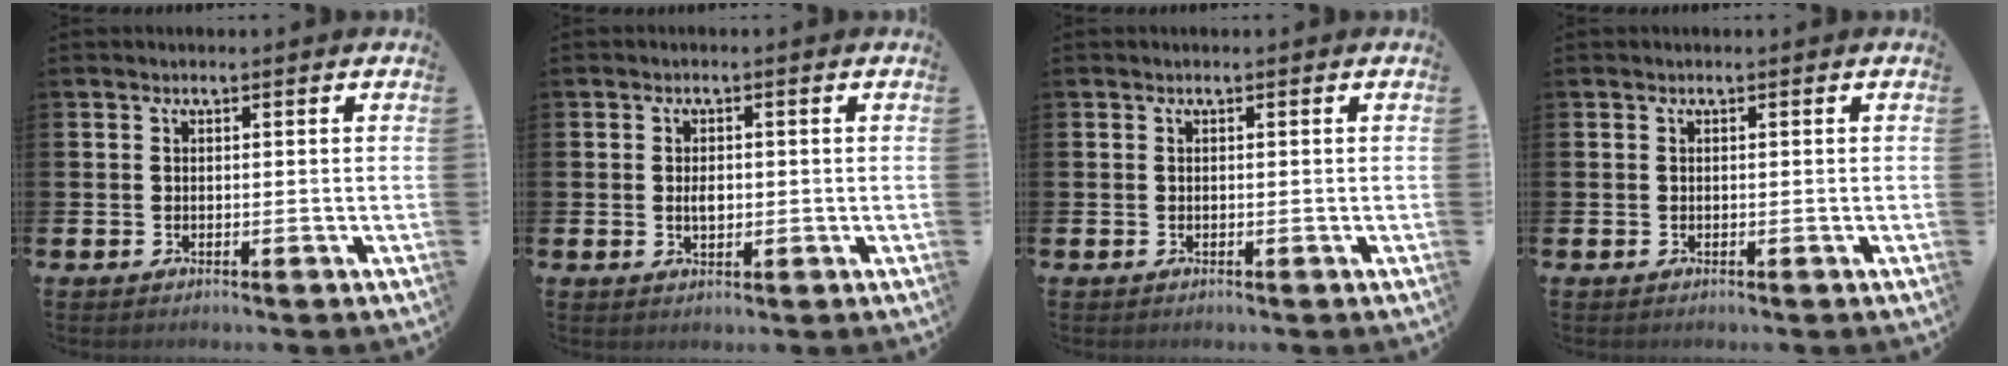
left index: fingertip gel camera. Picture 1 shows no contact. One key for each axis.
{"total": 2.1, "fx": 0.1, "fy": 1.3, "fz": 1.6, "tx": -0.021, "ty": 0.001, "tz": -0.002}
{"total": 0.0}
{"total": 0.0}